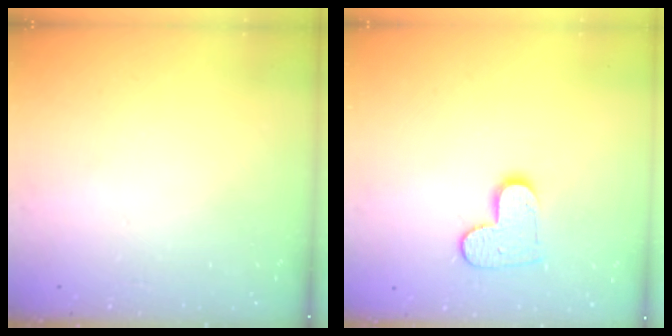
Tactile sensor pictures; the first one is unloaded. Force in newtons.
{"total": 9.7, "press": 9.7, "slide": 0.5}